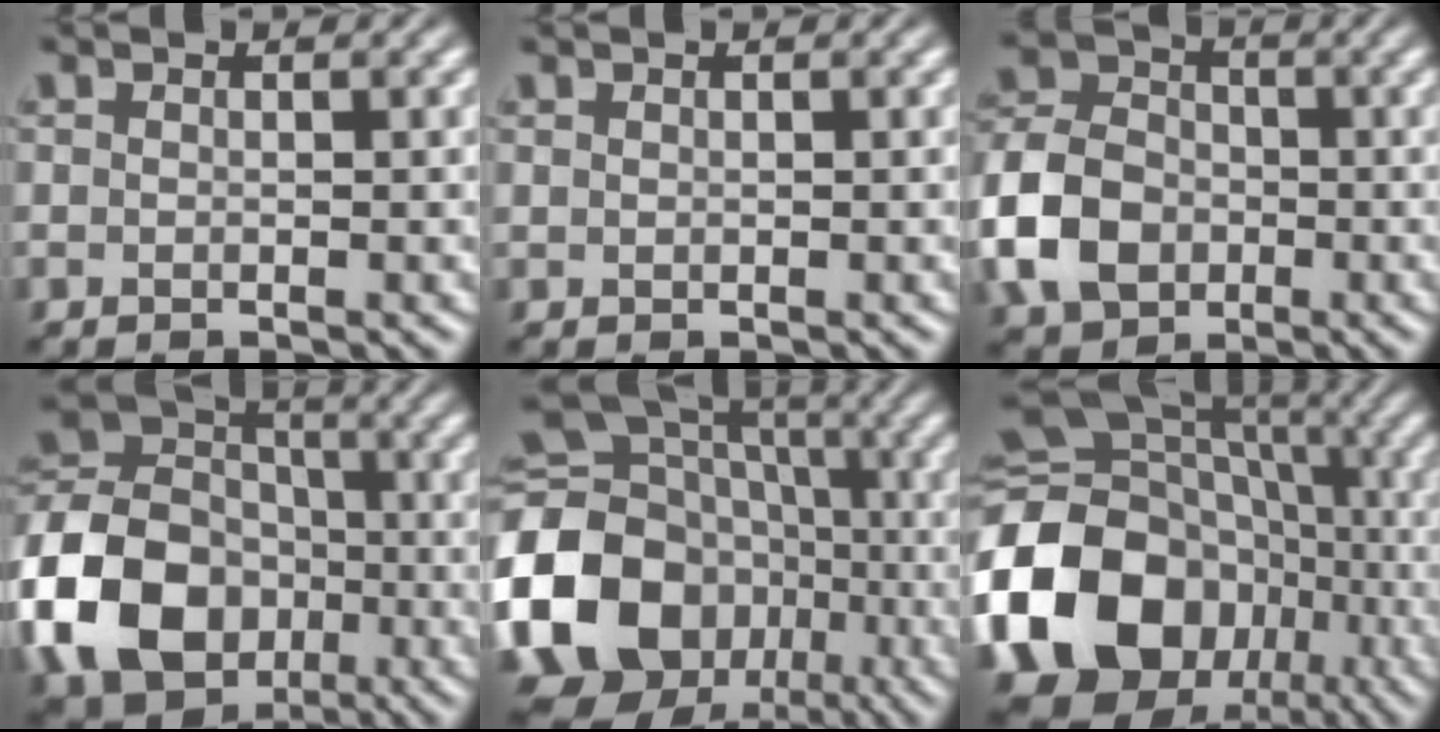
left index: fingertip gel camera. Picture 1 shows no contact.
{"total": 0.0}
{"total": 7.5, "force": [-2.2, 5.9, 4.2], "torque": [-0.089, 0.006, -0.059]}
{"total": 12.7, "force": [-3.6, 10.1, 6.8], "torque": [-0.156, 0.000, -0.078]}
{"total": 19.4, "force": [-4.8, 16.0, 9.7], "torque": [-0.217, 0.004, -0.095]}
{"total": 20.3, "force": [-5.7, 16.8, 9.9], "torque": [-0.225, -0.003, -0.111]}